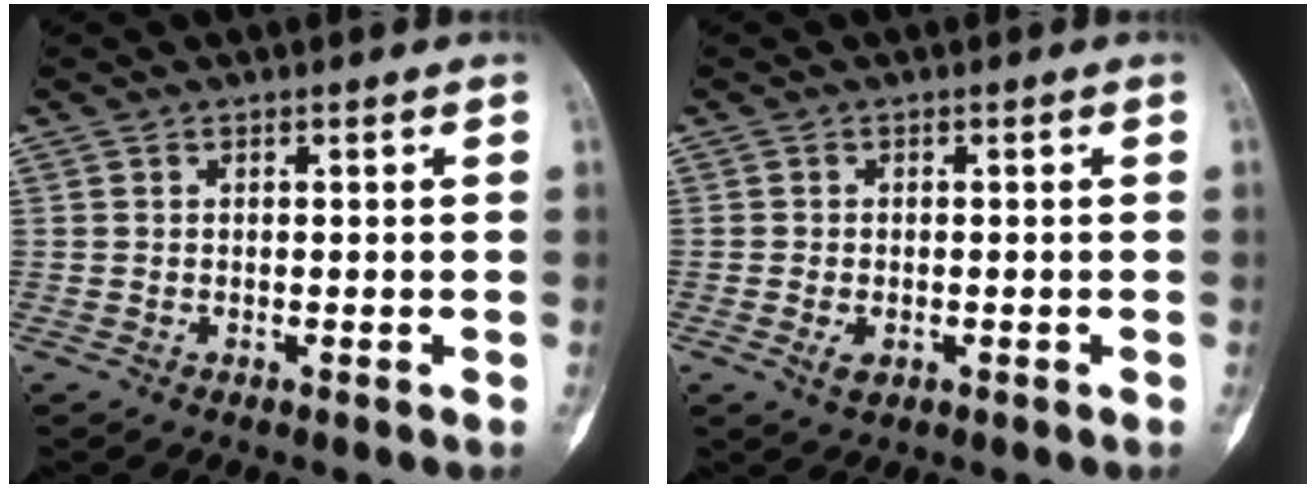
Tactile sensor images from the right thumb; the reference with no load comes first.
{"total": 2.2, "force": [-0.8, 1.4, 1.6], "torque": [-0.027, 0.001, -0.011]}